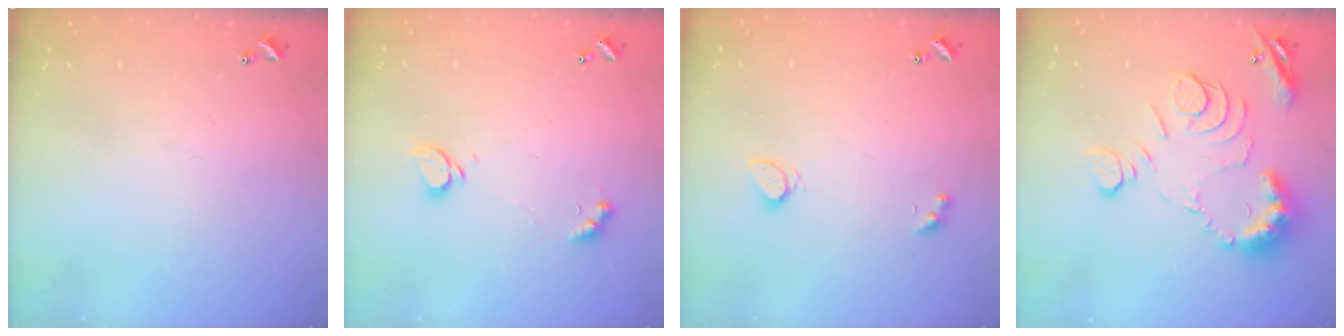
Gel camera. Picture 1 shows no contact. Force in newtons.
{"total": 2.1, "press": 2.1, "slide": 0.3}
{"total": 2.1, "press": 2.0, "slide": 0.4}
{"total": 11.6, "press": 11.5, "slide": 1.2}